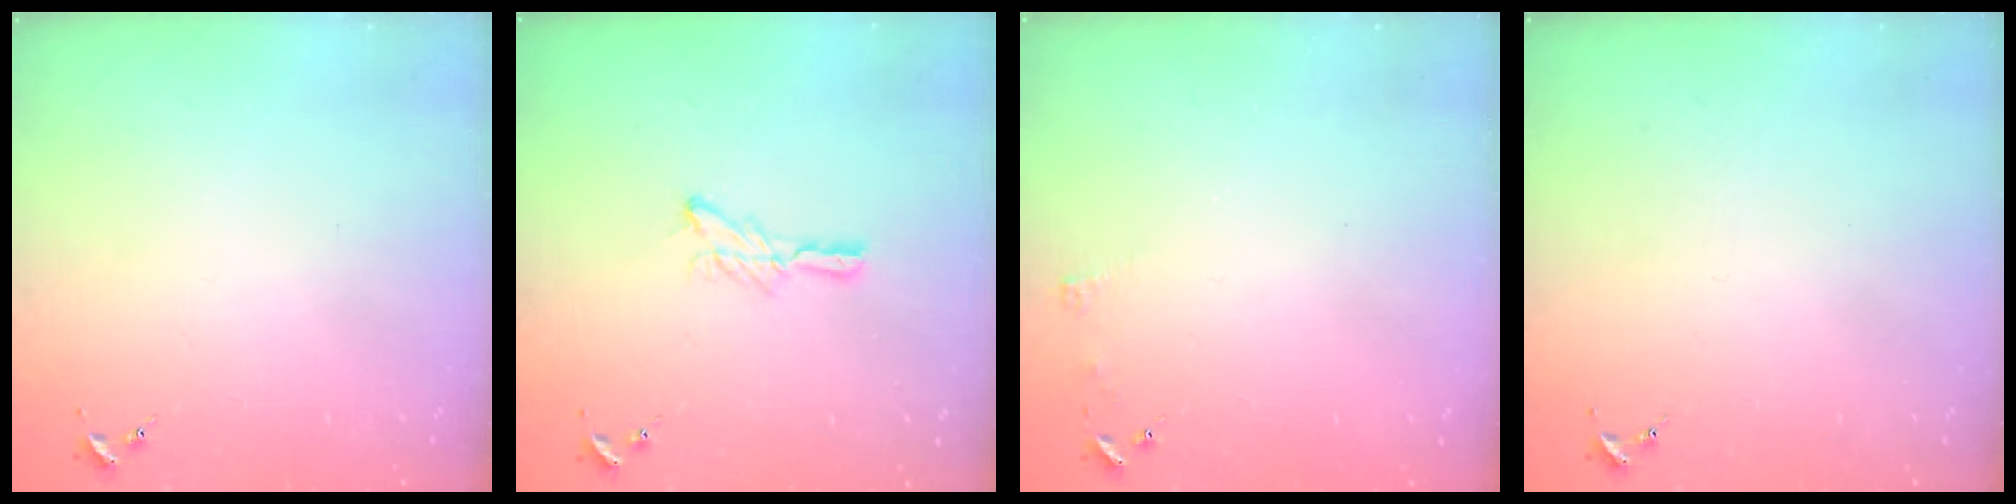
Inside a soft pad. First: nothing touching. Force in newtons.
{"total": 6.1, "press": 6.0, "slide": 0.7}
{"total": 3.4, "press": 3.3, "slide": 0.3}
{"total": 0.0}